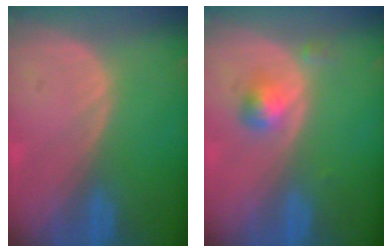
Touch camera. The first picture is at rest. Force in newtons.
{"total": 2.8, "press": 2.7, "slide": 0.2}